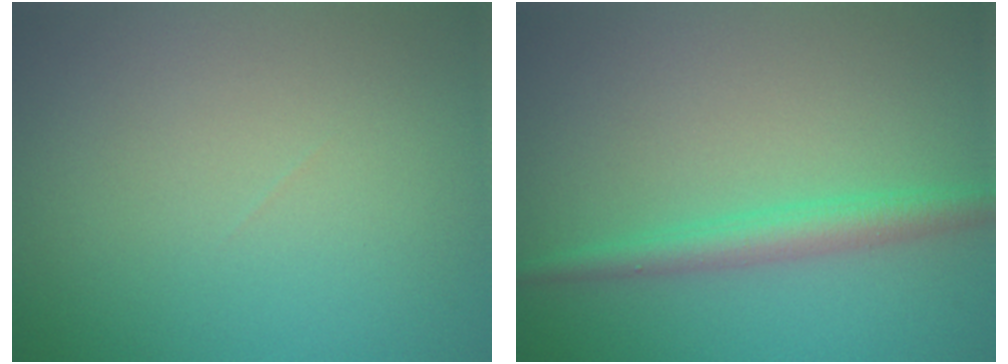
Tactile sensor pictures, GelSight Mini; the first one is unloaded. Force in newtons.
{"total": 2.7, "press": 2.7, "slide": 0.0}